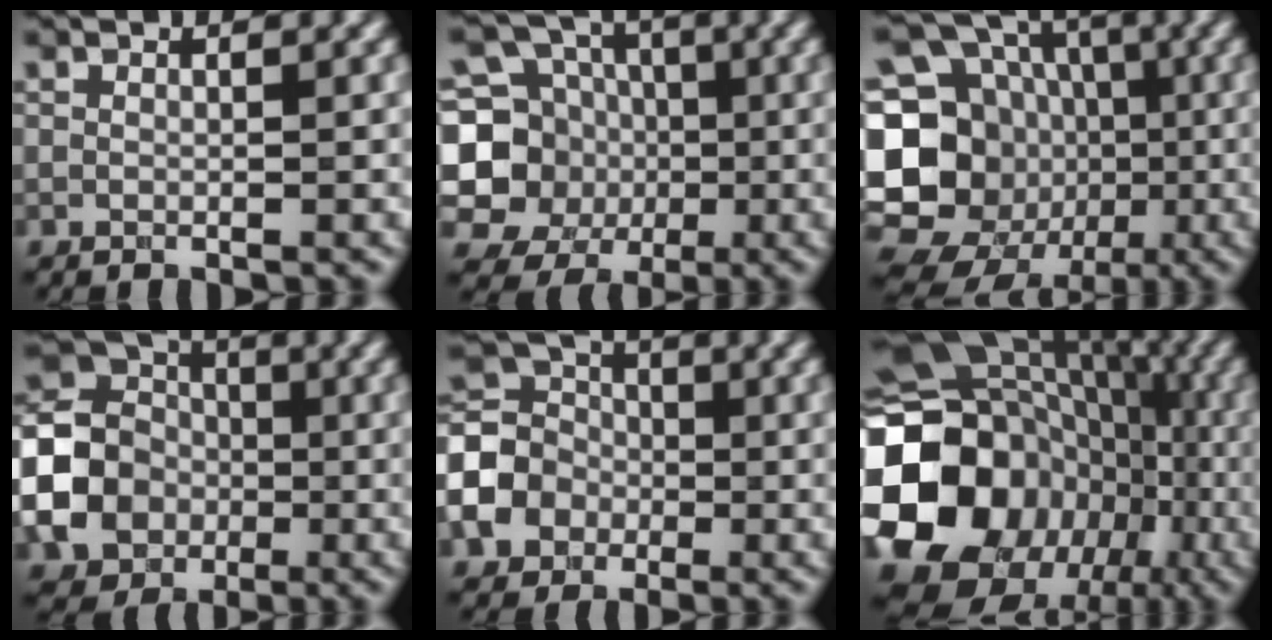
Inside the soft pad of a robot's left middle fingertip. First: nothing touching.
{"total": 9.0, "force": [-0.7, 8.3, 3.2], "torque": [-0.064, 0.000, -0.038]}
{"total": 21.1, "force": [-3.5, 19.0, 8.4], "torque": [-0.192, 0.014, -0.094]}
{"total": 13.5, "force": [-3.0, 12.0, 5.2], "torque": [-0.137, -0.014, -0.080]}
{"total": 6.4, "force": [-2.1, 5.3, 2.8], "torque": [-0.068, 0.004, -0.054]}
{"total": 21.7, "force": [-4.3, 18.8, 10.1], "torque": [-0.177, -0.025, -0.102]}